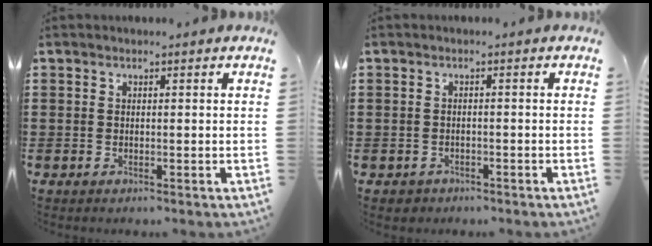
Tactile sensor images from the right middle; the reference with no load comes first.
{"total": 1.0, "force": [-0.8, 0.6, 0.0], "torque": [-0.003, 0.002, -0.019]}